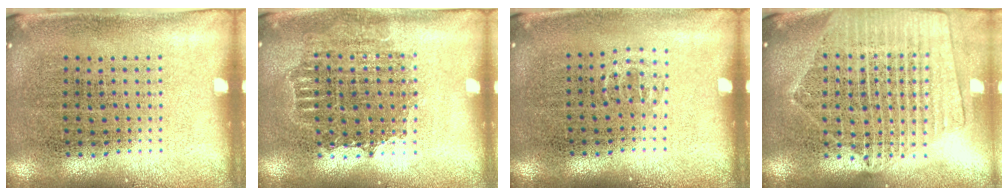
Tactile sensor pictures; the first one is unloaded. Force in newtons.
{"total": 1.4, "press": 1.2, "slide": 0.7}
{"total": 0.6, "press": 0.4, "slide": 0.4}
{"total": 2.1, "press": 1.9, "slide": 0.9}